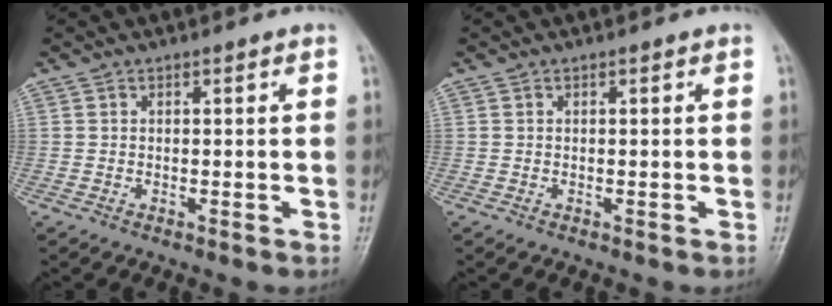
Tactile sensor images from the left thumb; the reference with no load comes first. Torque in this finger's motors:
{"motor_torque": [0.01, 0.01, 0.00, 0.00, 0.00]}